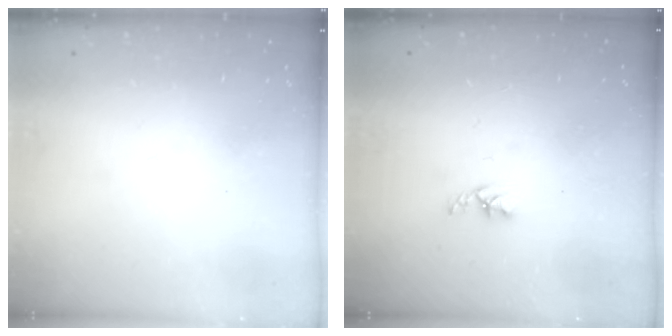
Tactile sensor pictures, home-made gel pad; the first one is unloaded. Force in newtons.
{"total": 2.7, "press": 2.7, "slide": 0.5}